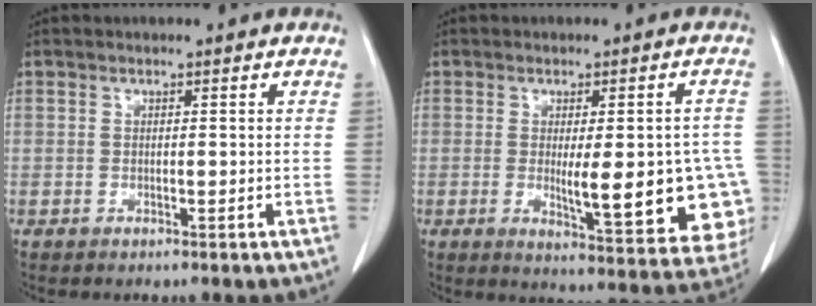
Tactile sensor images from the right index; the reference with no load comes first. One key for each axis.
{"total": 15.6, "fx": -2.8, "fy": 4.1, "fz": 14.8, "tx": -0.117, "ty": -0.001, "tz": -0.016}